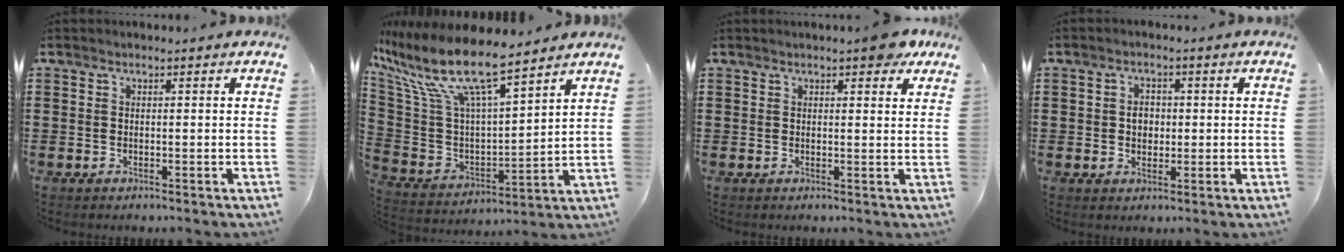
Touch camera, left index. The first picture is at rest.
{"total": 12.4, "force": [9.1, 2.6, 8.1], "torque": [-0.200, -0.058, 0.154]}
{"total": 3.9, "force": [2.9, 1.1, 2.3], "torque": [-0.029, -0.004, 0.048]}
{"total": 2.4, "force": [0.1, 1.9, 1.4], "torque": [-0.026, 0.005, -0.003]}